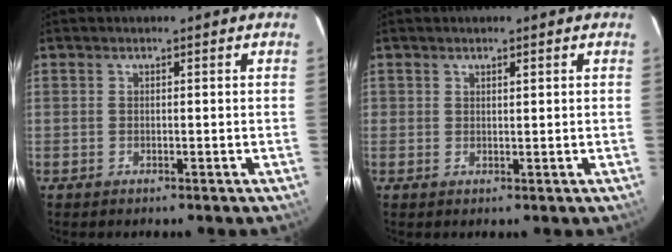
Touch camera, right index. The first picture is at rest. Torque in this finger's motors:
{"motor_torque": [-0.15, 0.06, -0.01, -0.01]}